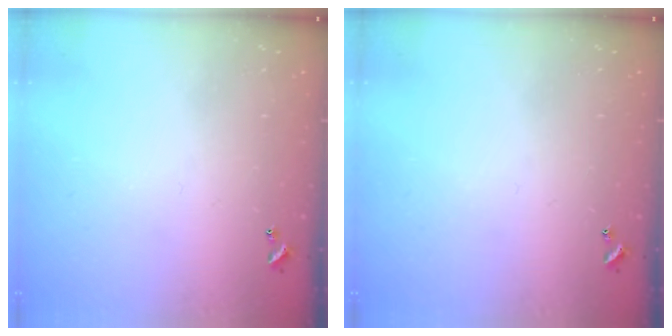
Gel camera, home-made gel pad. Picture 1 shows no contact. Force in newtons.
{"total": 0.0}